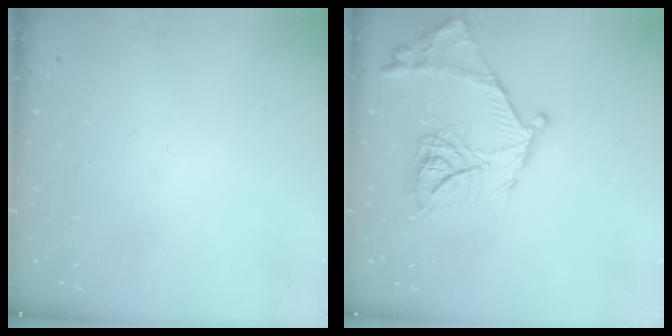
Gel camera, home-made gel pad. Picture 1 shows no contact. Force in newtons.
{"total": 18.9, "press": 18.8, "slide": 1.8}